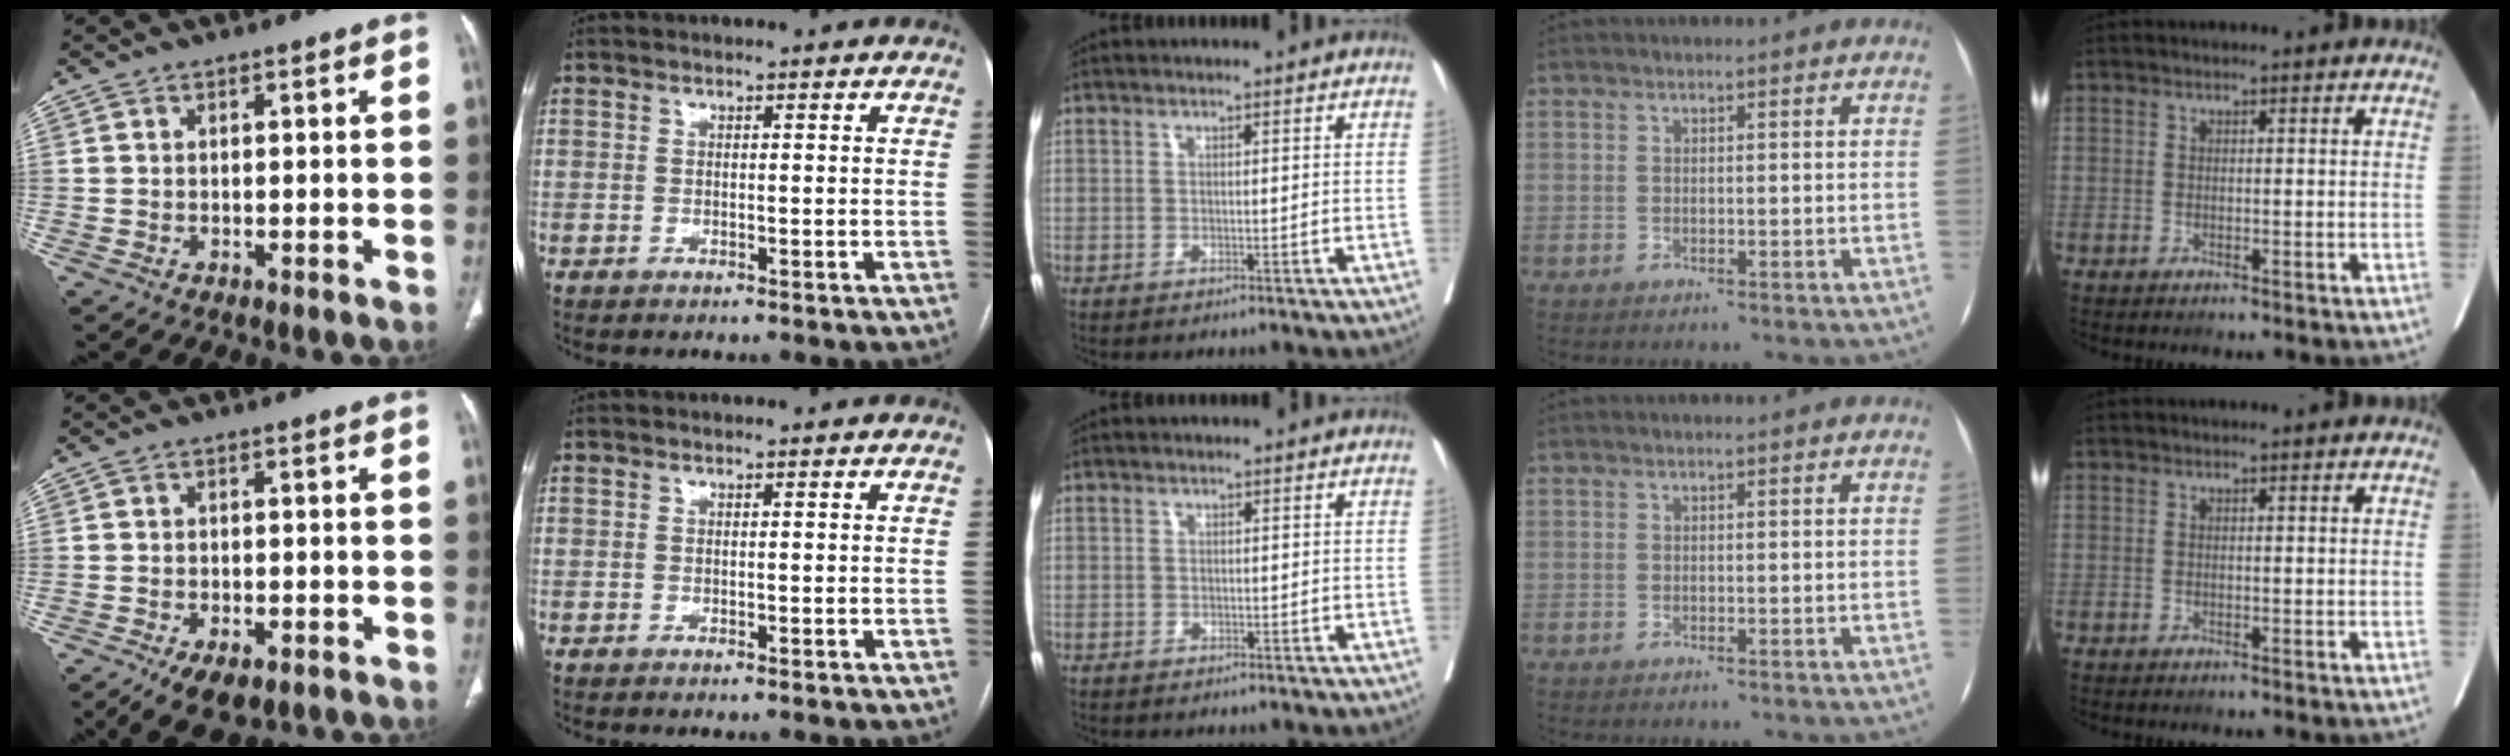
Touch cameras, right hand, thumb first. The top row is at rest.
{"thumb": {"total": 6.6, "force": [-4.0, 3.3, 4.2], "torque": [-0.066, 0.003, -0.061]}, "middle": {"total": 0.8, "force": [-0.4, 0.7, 0.0], "torque": [-0.004, 0.007, -0.008]}}